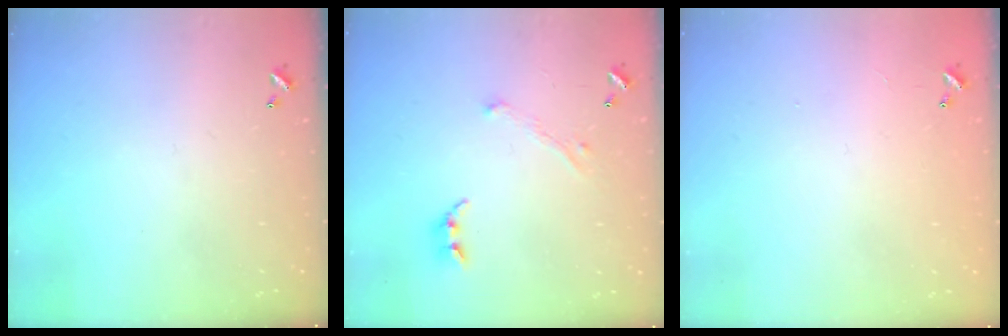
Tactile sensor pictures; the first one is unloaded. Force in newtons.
{"total": 2.3, "press": 2.2, "slide": 0.6}
{"total": 11.8, "press": 11.8, "slide": 0.3}